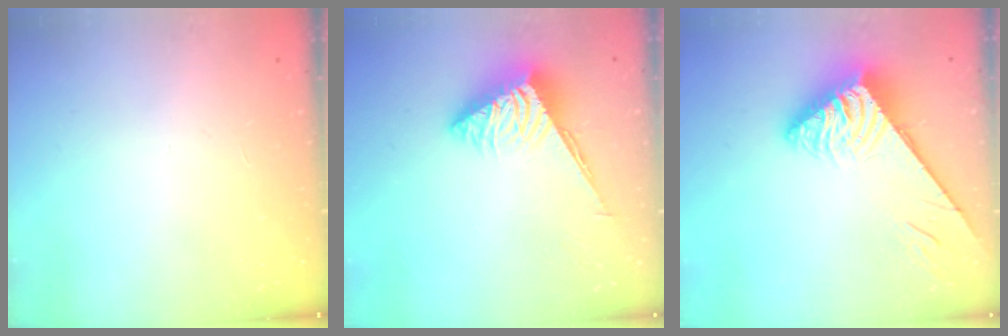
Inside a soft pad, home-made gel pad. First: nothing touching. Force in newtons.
{"total": 4.9, "press": 4.9, "slide": 0.2}
{"total": 6.7, "press": 6.6, "slide": 0.7}